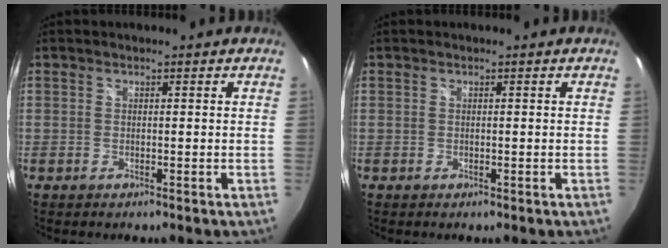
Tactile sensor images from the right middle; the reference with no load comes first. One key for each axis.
{"total": 0.0}